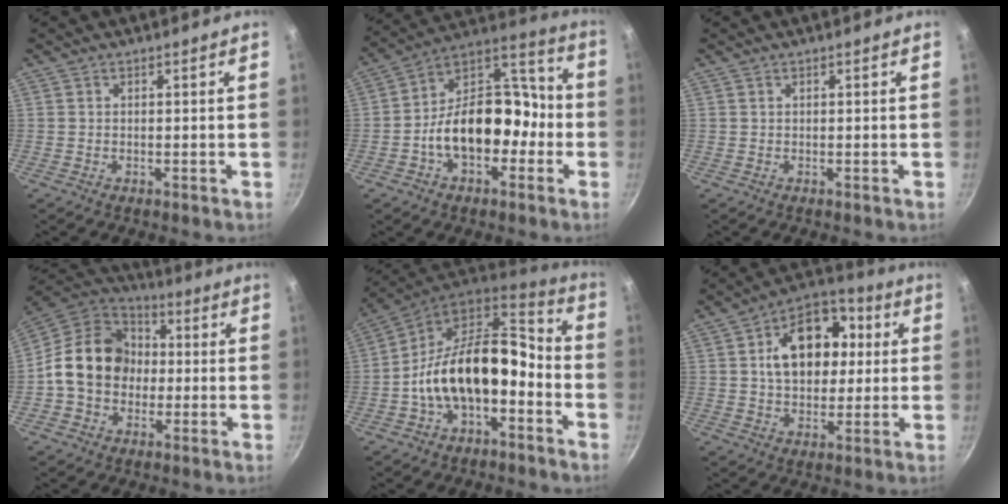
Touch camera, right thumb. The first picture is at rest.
{"total": 18.5, "force": [-4.4, 12.3, 13.1], "torque": [-0.153, 0.074, -0.078]}
{"total": 0.0}
{"total": 16.6, "force": [-0.4, 13.5, 9.6], "torque": [-0.132, 0.040, -0.021]}
{"total": 18.5, "force": [-4.4, 10.8, 14.3], "torque": [-0.217, 0.068, -0.084]}
{"total": 17.1, "force": [3.0, 12.0, 11.8], "torque": [-0.143, 0.022, 0.035]}